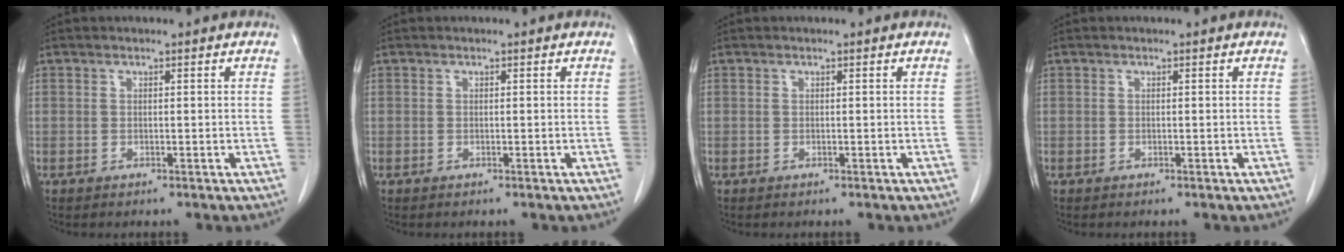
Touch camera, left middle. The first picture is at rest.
{"total": 0.0}
{"total": 0.0}
{"total": 0.0}